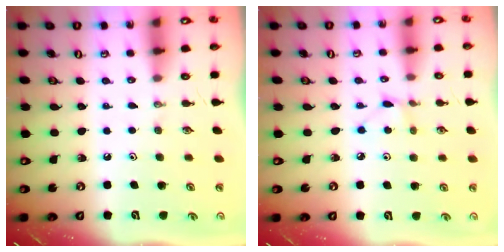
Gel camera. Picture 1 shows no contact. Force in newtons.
{"total": 2.9, "press": 2.9, "slide": 0.4}